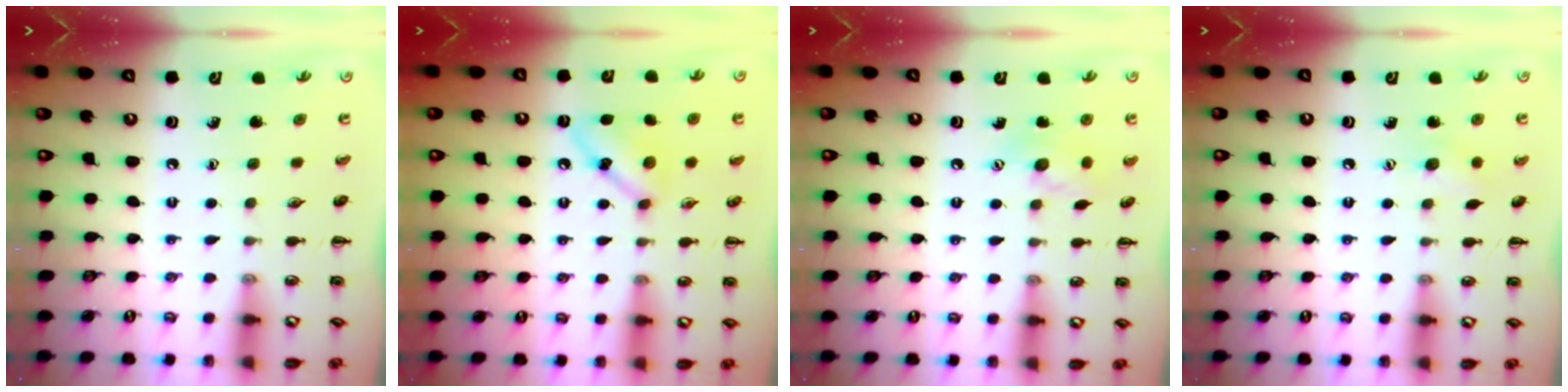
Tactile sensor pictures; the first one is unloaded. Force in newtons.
{"total": 7.2, "press": 7.0, "slide": 1.7}
{"total": 8.4, "press": 8.4, "slide": 0.8}
{"total": 6.6, "press": 6.4, "slide": 1.3}